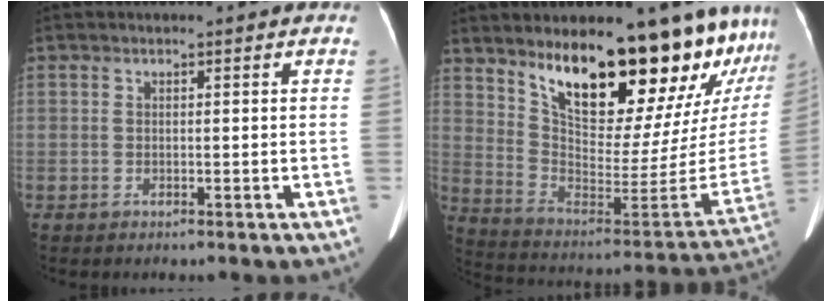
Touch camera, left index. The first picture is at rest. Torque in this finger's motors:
{"motor_torque": [1.00, -1.14, 1.05, 0.21]}